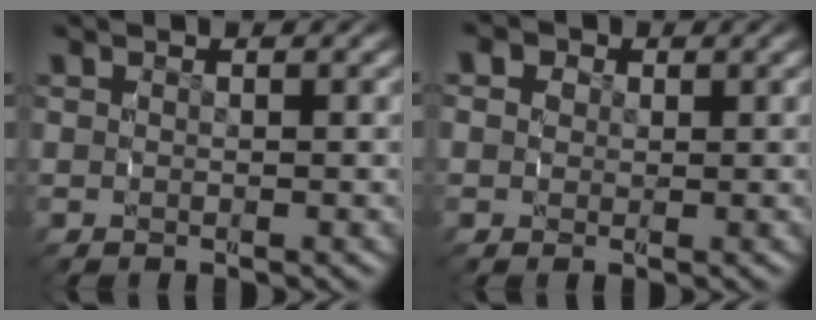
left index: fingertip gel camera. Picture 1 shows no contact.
{"total": 3.5, "force": [1.0, 3.1, 1.3], "torque": [-0.030, -0.006, 0.014]}